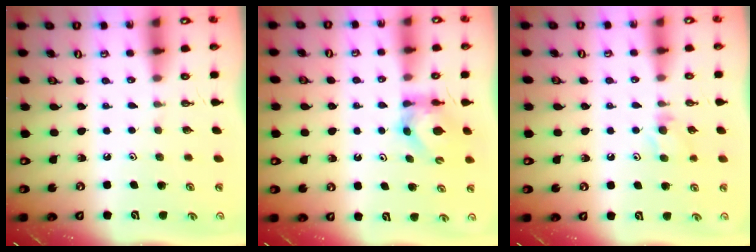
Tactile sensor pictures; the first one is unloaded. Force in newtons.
{"total": 6.3, "press": 6.3, "slide": 0.4}
{"total": 4.9, "press": 4.8, "slide": 0.8}